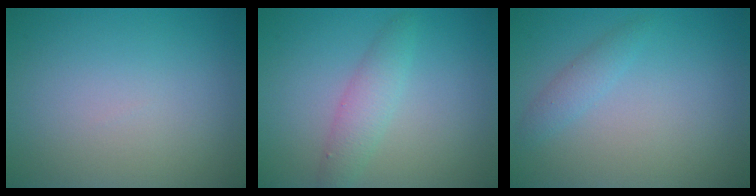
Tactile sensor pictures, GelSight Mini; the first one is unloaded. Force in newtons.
{"total": 2.4, "press": 2.4, "slide": 0.1}
{"total": 1.5, "press": 1.4, "slide": 0.1}